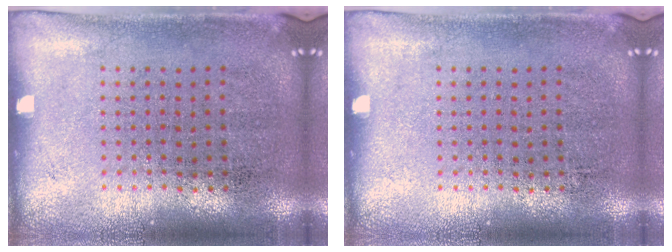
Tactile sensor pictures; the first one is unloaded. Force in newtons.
{"total": 0.0}